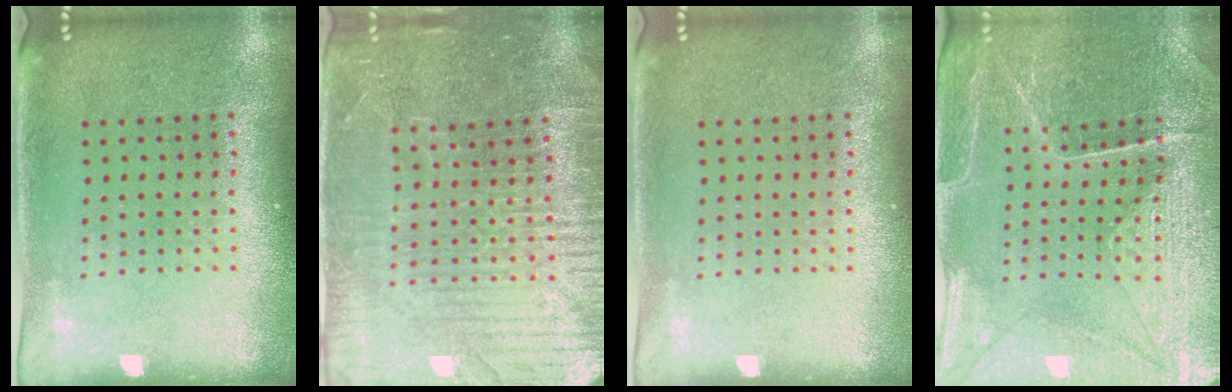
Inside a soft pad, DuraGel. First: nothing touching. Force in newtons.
{"total": 4.7, "press": 4.4, "slide": 1.6}
{"total": 0.0}
{"total": 3.4, "press": 3.4, "slide": 0.3}